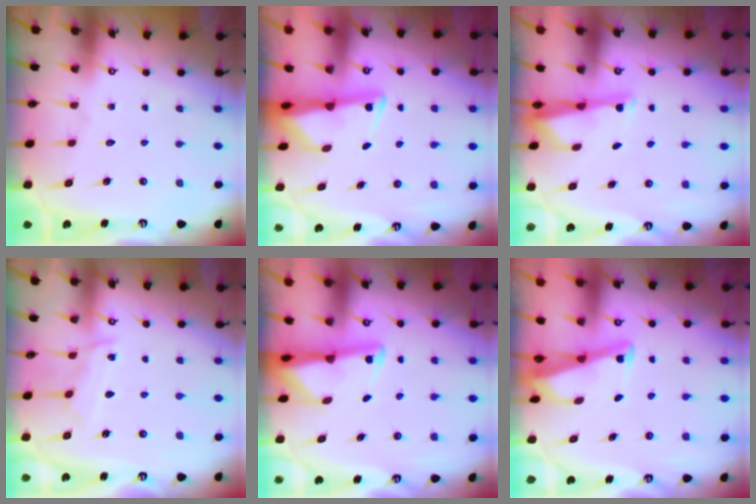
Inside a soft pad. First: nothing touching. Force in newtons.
{"total": 2.8, "press": 2.7, "slide": 0.6}
{"total": 3.0, "press": 2.9, "slide": 0.5}
{"total": 6.9, "press": 6.8, "slide": 0.8}
{"total": 2.8, "press": 2.7, "slide": 0.7}
{"total": 2.8, "press": 2.8, "slide": 0.3}